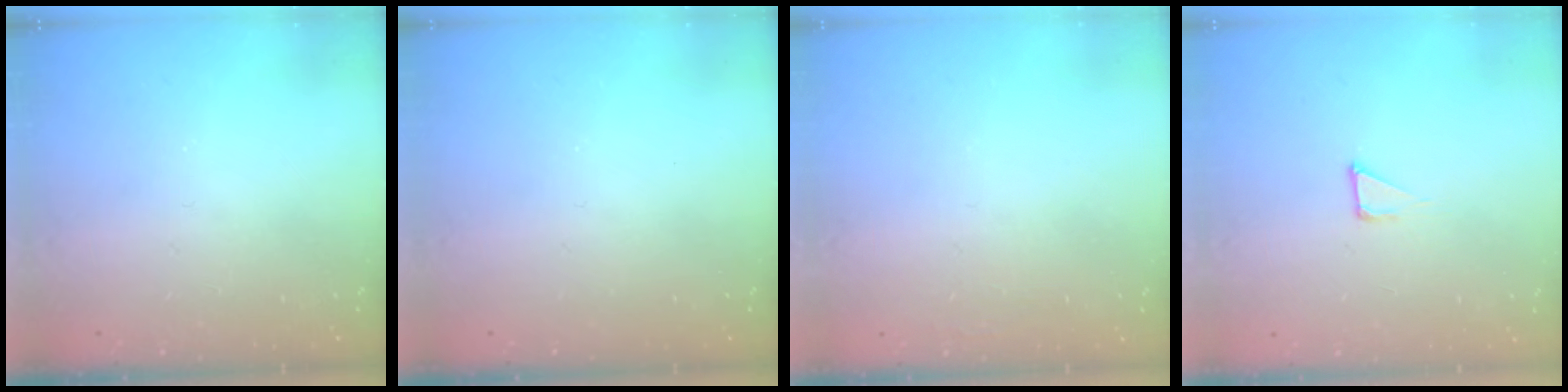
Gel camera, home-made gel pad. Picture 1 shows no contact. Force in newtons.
{"total": 0.0}
{"total": 1.8, "press": 1.7, "slide": 0.4}
{"total": 2.7, "press": 2.7, "slide": 0.3}